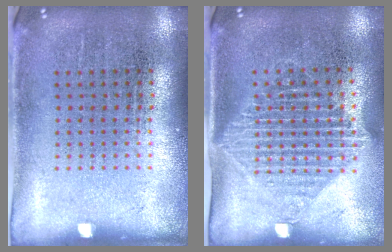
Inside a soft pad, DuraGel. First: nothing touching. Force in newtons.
{"total": 1.4, "press": 1.2, "slide": 0.9}